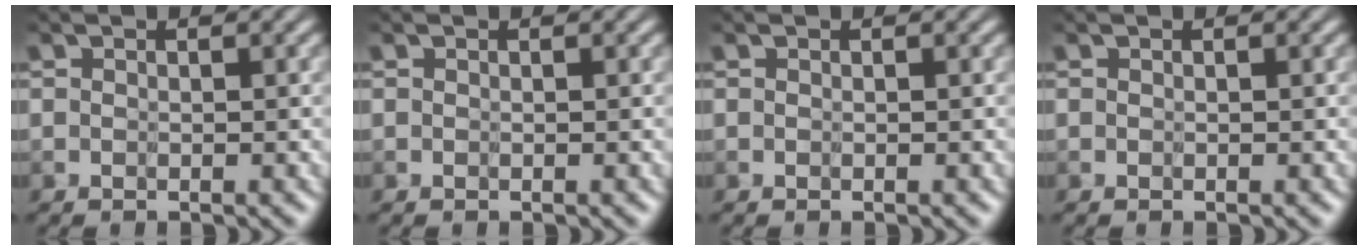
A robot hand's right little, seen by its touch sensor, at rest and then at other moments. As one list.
[{"total": 0.0}, {"total": 0.0}, {"total": 0.0}]